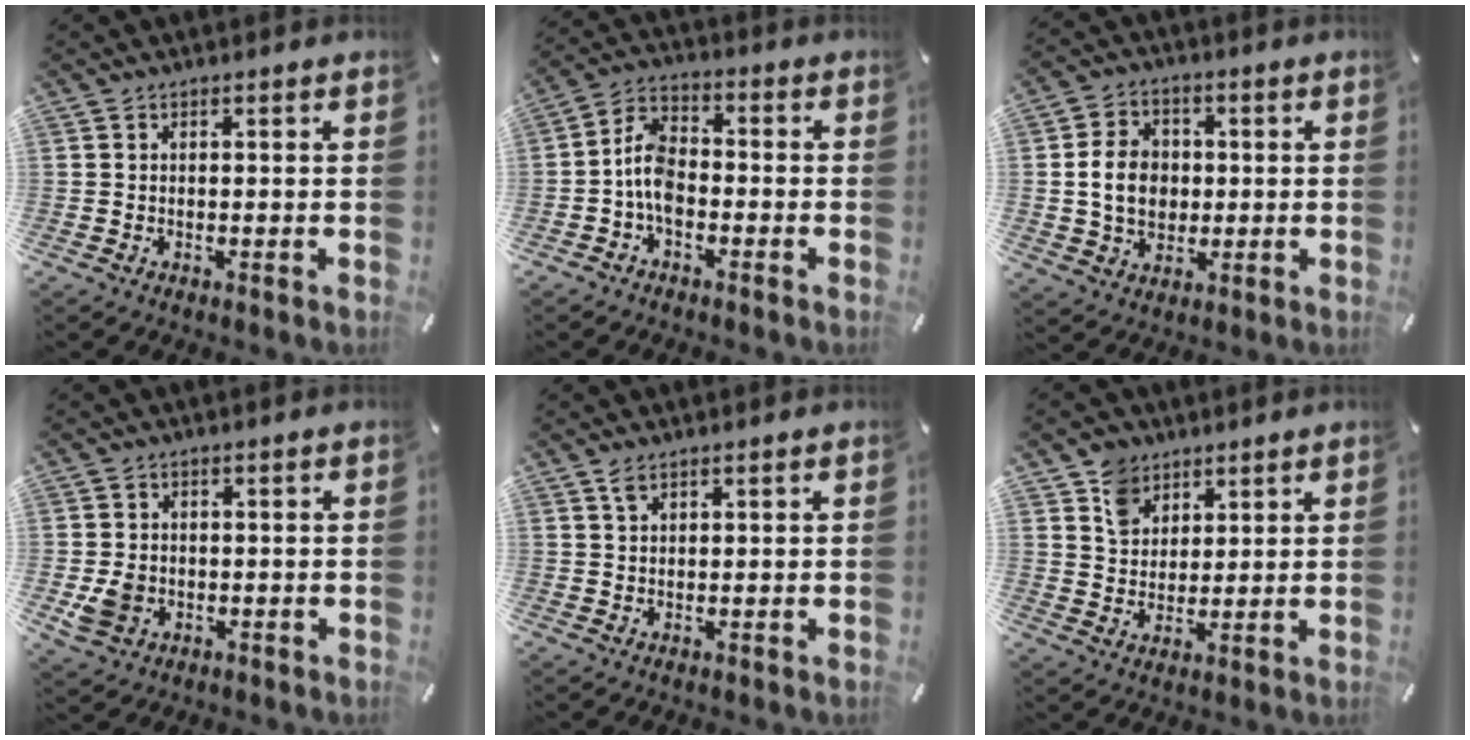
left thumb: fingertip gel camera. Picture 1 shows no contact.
{"total": 7.3, "force": [-2.7, 4.6, 5.0], "torque": [-0.109, 0.015, -0.053]}
{"total": 9.6, "force": [0.3, 8.1, 5.2], "torque": [-0.108, 0.010, 0.005]}
{"total": 5.2, "force": [-1.0, 4.6, 2.3], "torque": [-0.037, -0.001, -0.018]}
{"total": 2.0, "force": [1.3, 0.8, 1.3], "torque": [-0.028, 0.001, 0.024]}
{"total": 7.2, "force": [4.4, 5.5, 1.5], "torque": [-0.028, -0.012, 0.082]}